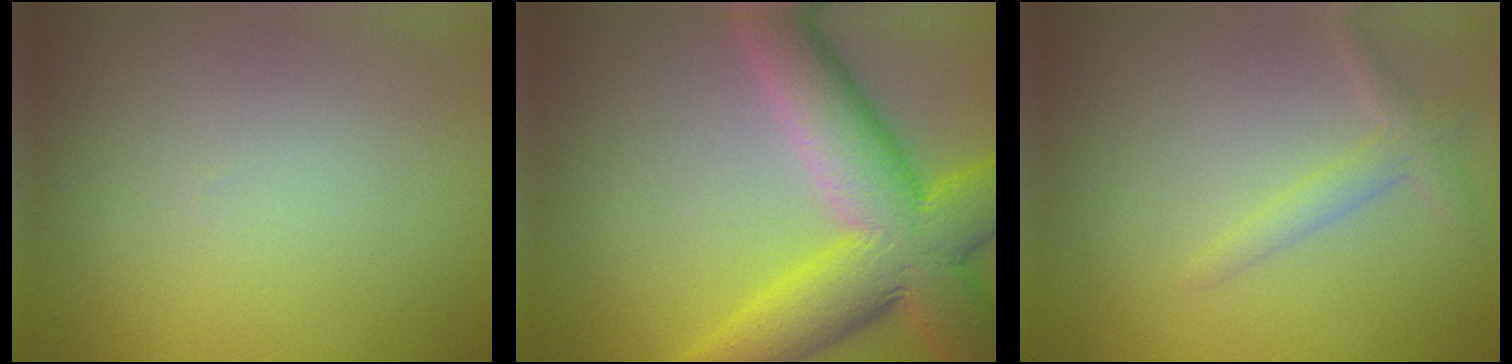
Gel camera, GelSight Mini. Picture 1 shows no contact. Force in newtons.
{"total": 11.6, "press": 11.6, "slide": 0.3}
{"total": 1.9, "press": 1.9, "slide": 0.1}